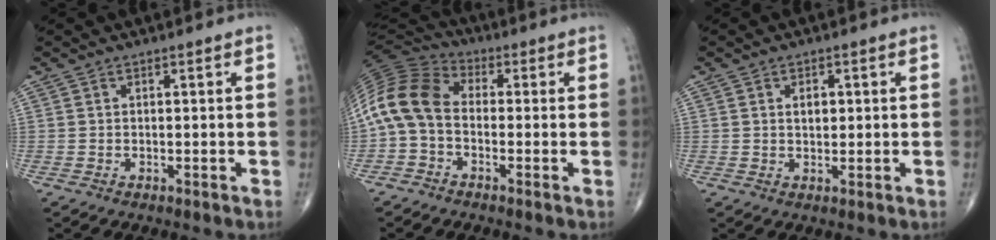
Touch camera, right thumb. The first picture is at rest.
{"total": 11.9, "force": [-1.3, 8.1, 8.6], "torque": [-0.172, 0.036, -0.044]}
{"total": 2.4, "force": [0.6, 1.6, 1.7], "torque": [-0.017, -0.002, 0.009]}